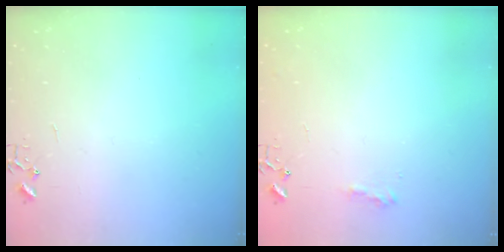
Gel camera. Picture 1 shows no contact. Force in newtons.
{"total": 7.8, "press": 7.8, "slide": 0.3}